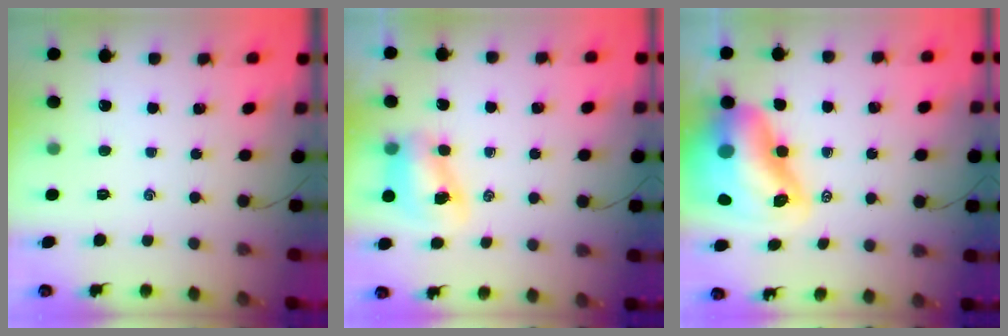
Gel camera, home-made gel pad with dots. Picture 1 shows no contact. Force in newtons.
{"total": 7.5, "press": 7.4, "slide": 1.0}
{"total": 16.4, "press": 15.7, "slide": 4.8}